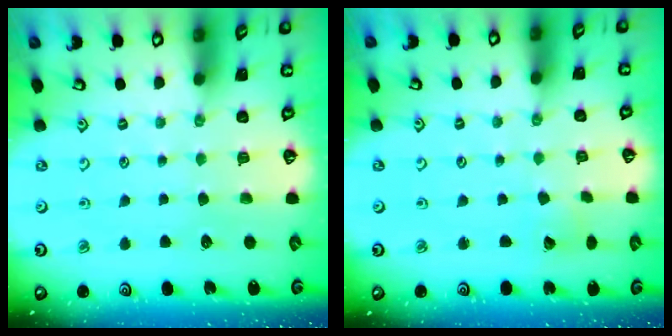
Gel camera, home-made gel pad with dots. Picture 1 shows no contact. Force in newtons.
{"total": 2.9, "press": 2.9, "slide": 0.2}